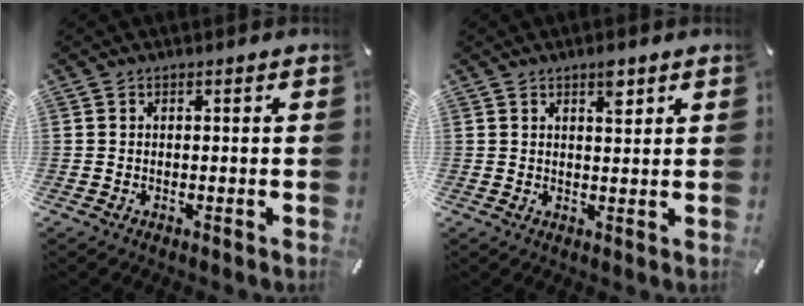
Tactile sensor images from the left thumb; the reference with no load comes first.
{"total": 3.5, "force": [2.2, 1.2, 2.4], "torque": [-0.029, -0.007, 0.032]}